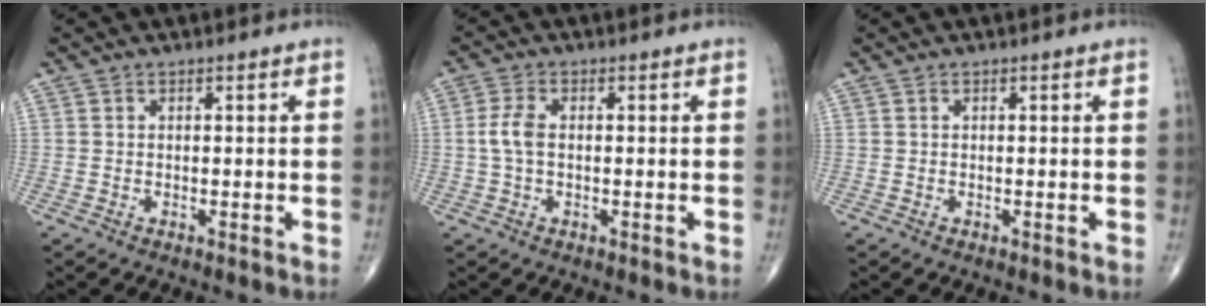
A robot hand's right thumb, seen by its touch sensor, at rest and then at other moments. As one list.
[{"total": 3.9, "force": [0.0, 2.1, 3.3], "torque": [-0.082, 0.007, -0.004]}, {"total": 0.0}]